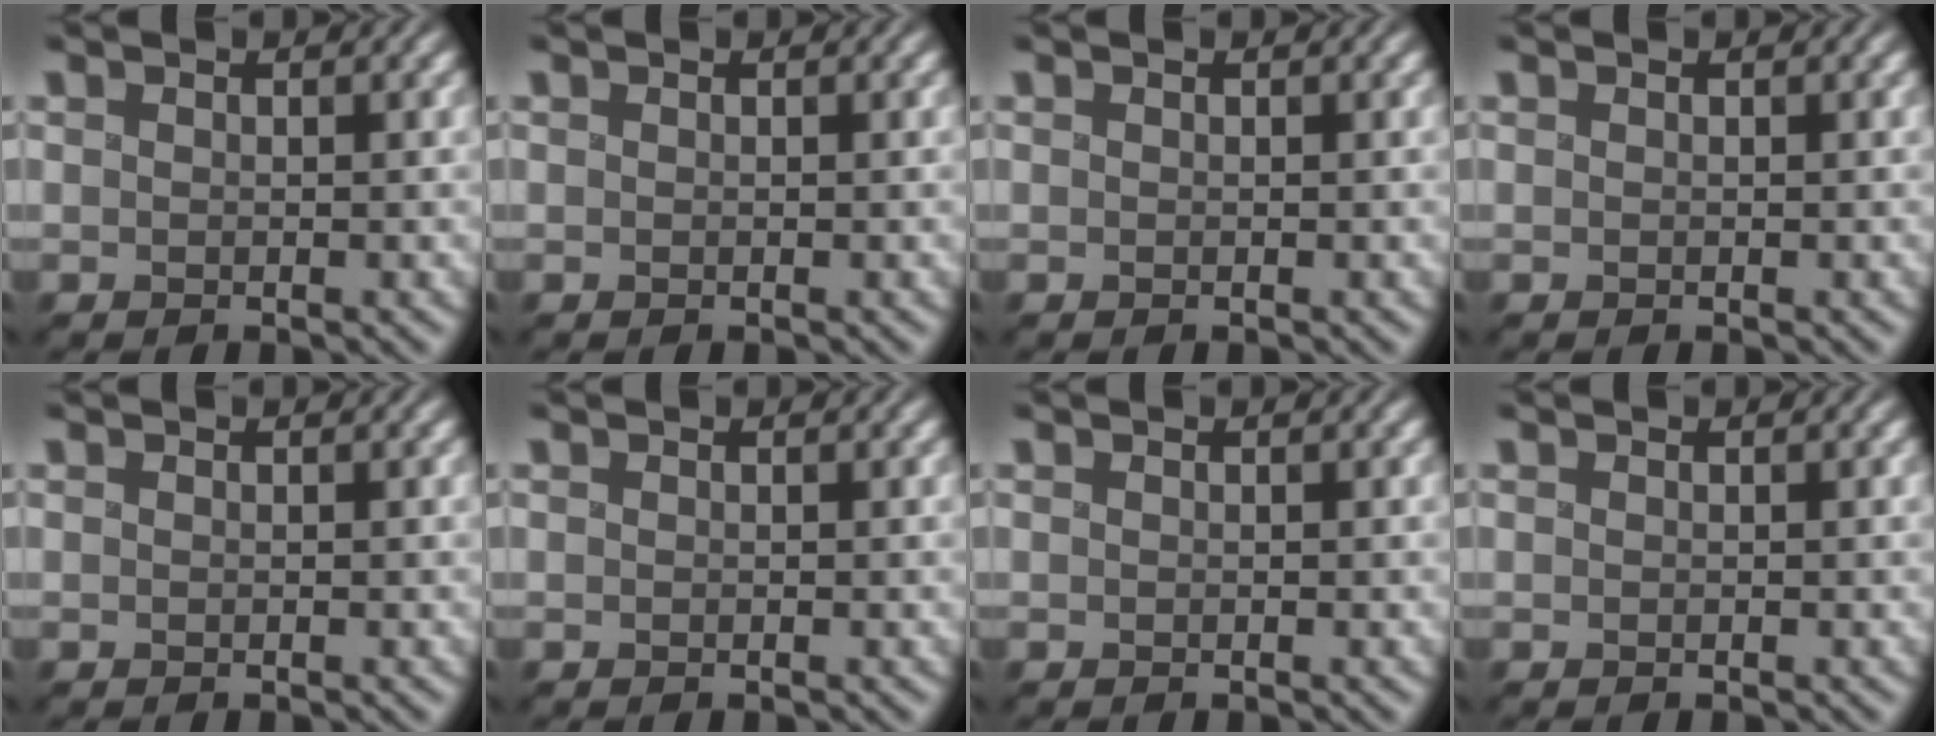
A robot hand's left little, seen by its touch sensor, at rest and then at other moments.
{"total": 0.0}
{"total": 0.0}
{"total": 0.0}
{"total": 0.0}
{"total": 0.0}
{"total": 0.0}
{"total": 0.0}